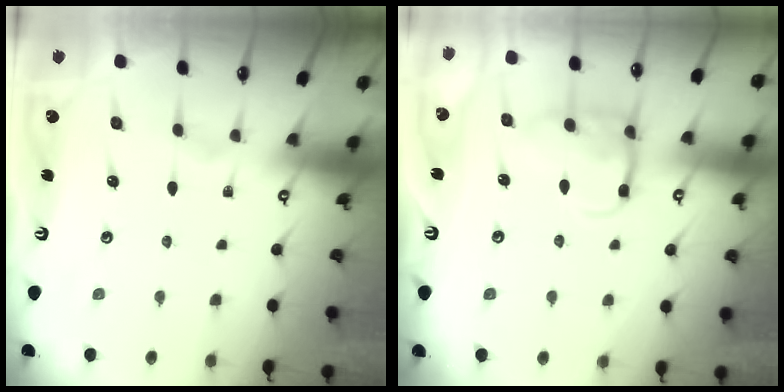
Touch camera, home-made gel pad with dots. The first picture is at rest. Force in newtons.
{"total": 13.5, "press": 13.4, "slide": 1.1}